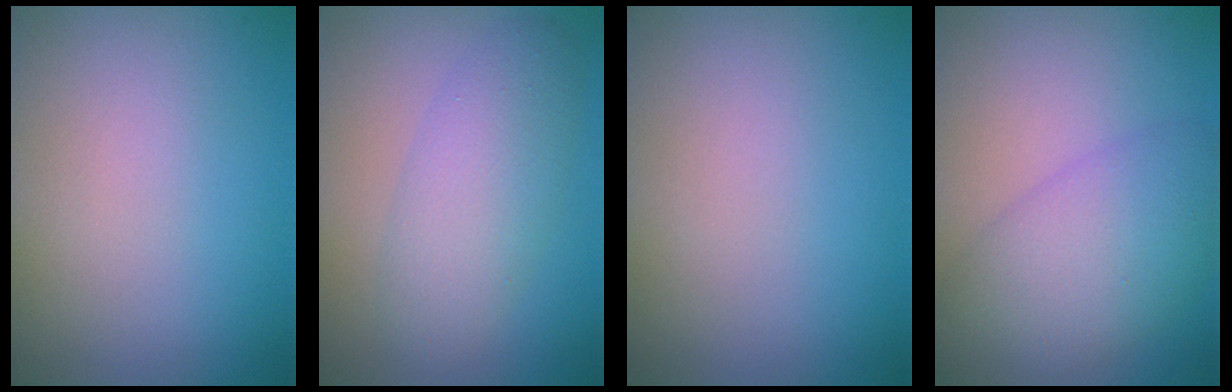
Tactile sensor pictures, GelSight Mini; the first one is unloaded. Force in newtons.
{"total": 4.3, "press": 4.3, "slide": 0.1}
{"total": 0.0}
{"total": 6.2, "press": 6.2, "slide": 0.2}